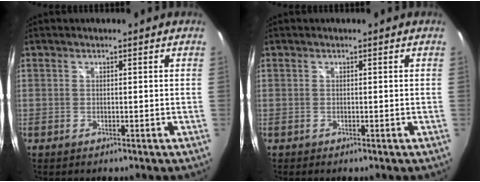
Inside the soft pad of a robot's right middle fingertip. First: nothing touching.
{"total": 0.0}